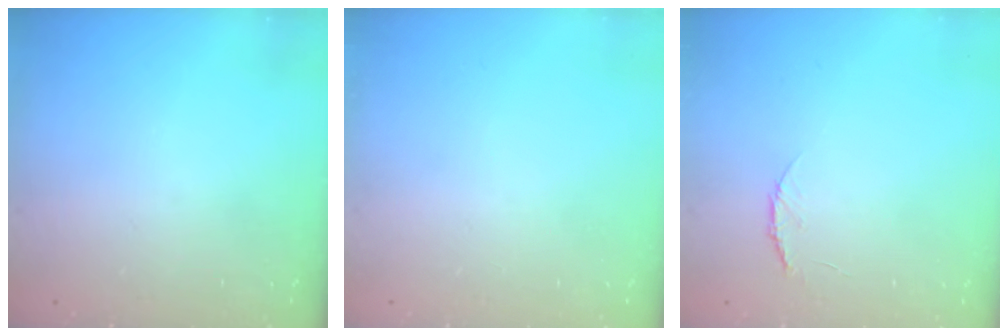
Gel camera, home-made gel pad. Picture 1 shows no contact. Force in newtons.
{"total": 0.0}
{"total": 3.7, "press": 3.6, "slide": 0.4}